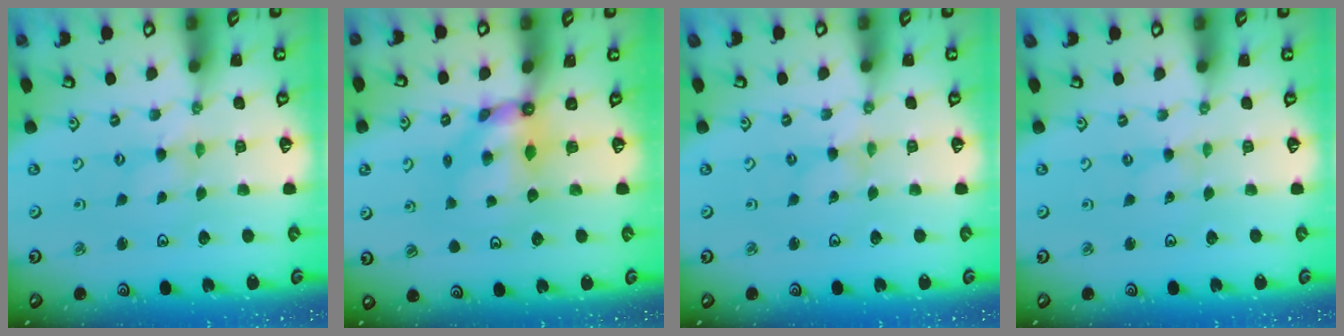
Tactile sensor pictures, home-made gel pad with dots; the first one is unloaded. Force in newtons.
{"total": 7.2, "press": 7.2, "slide": 0.3}
{"total": 0.0}
{"total": 0.0}